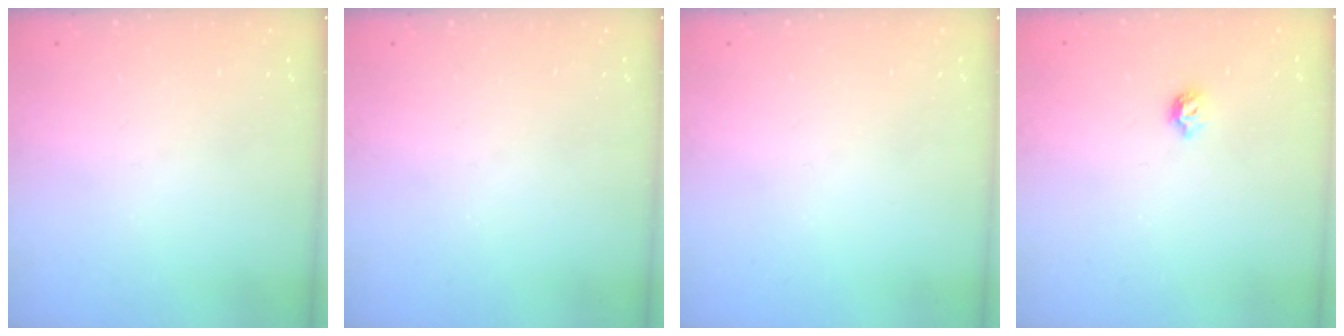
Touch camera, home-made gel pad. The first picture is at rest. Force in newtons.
{"total": 0.0}
{"total": 0.0}
{"total": 5.4, "press": 5.4, "slide": 0.9}